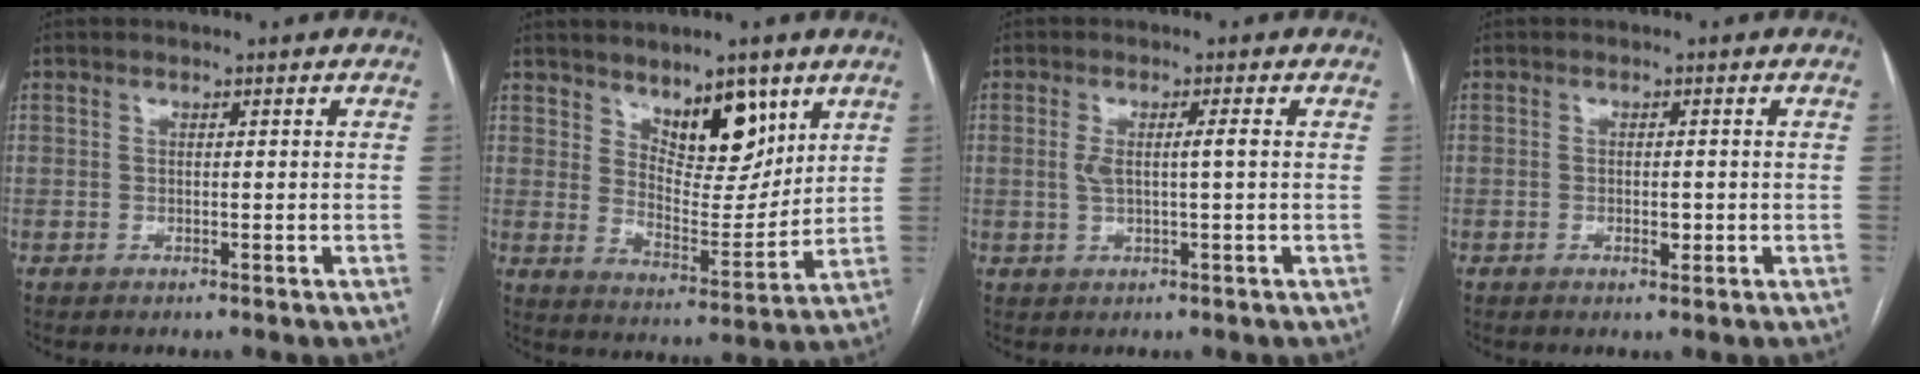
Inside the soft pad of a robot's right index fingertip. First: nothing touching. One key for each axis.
{"total": 10.1, "fx": 6.0, "fy": 4.1, "fz": 7.0, "tx": -0.109, "ty": -0.007, "tz": 0.108}
{"total": 3.1, "fx": 0.2, "fy": 0.1, "fz": 3.1, "tx": -0.063, "ty": 0.005, "tz": 0.007}
{"total": 1.2, "fx": -0.3, "fy": 0.6, "fz": 1.0, "tx": -0.016, "ty": 0.000, "tz": -0.003}